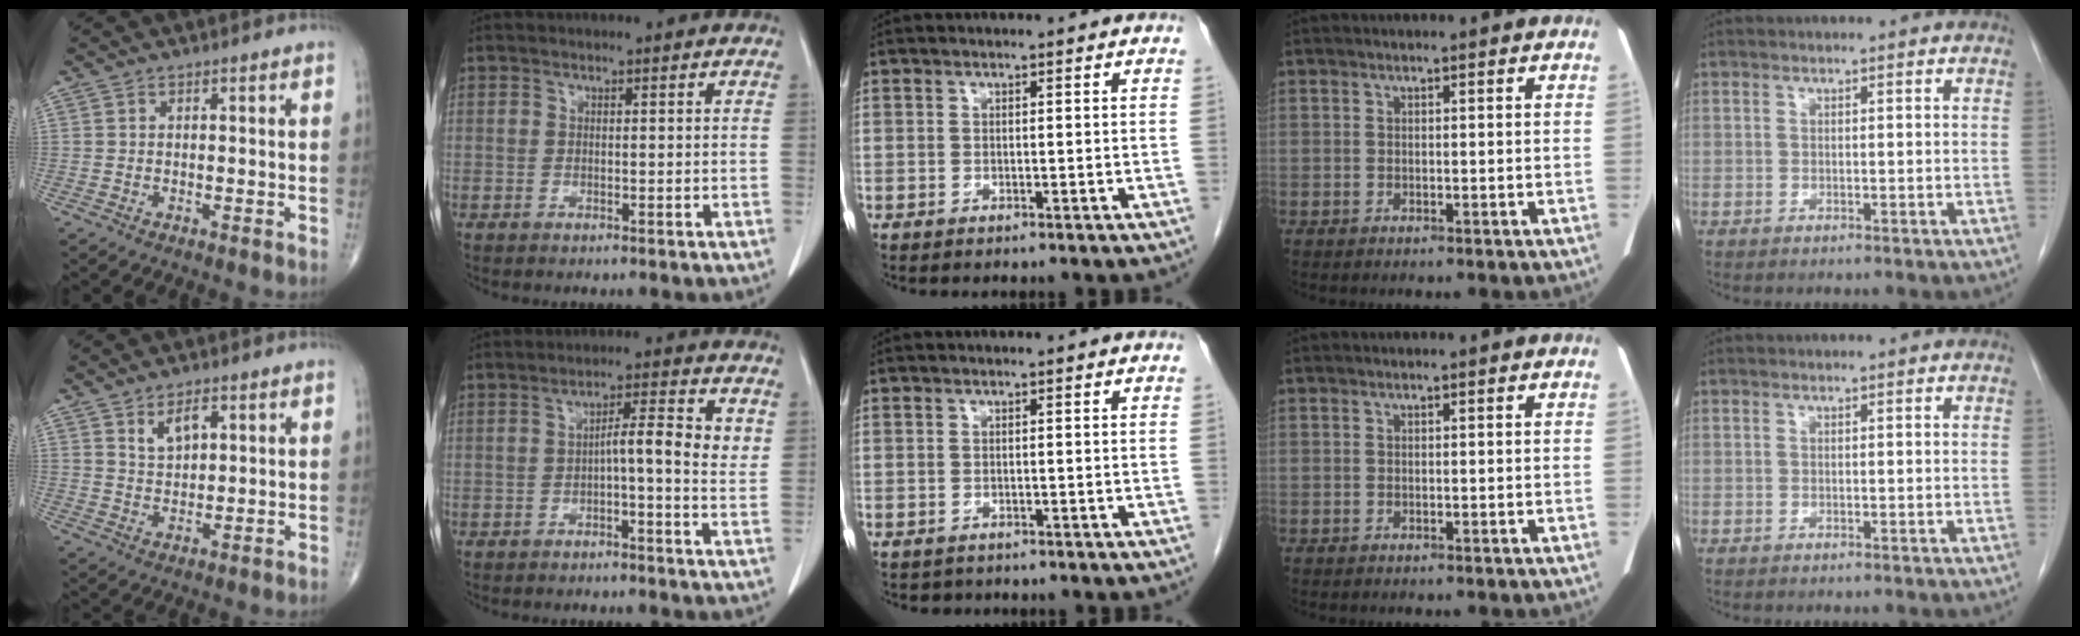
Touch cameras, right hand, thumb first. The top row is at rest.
{"thumb": {"total": 4.6, "force": [2.2, 2.5, 3.2], "torque": [-0.047, -0.014, 0.042]}, "index": {"total": 6.1, "force": [0.5, 0.7, 6.1], "torque": [-0.093, 0.016, 0.003]}, "middle": {"total": 1.3, "force": [-1.1, 0.7, -0.1], "torque": [-0.013, -0.002, -0.015]}}